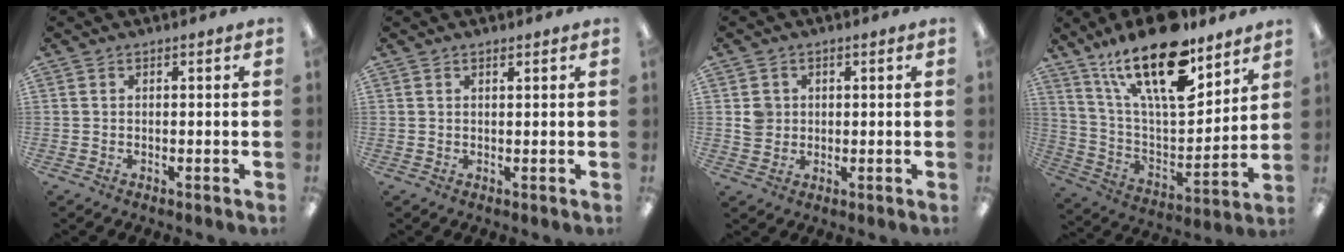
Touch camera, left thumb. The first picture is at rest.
{"total": 0.8, "force": [0.7, 0.1, 0.3], "torque": [-0.007, 0.000, 0.013]}
{"total": 3.8, "force": [0.6, 3.6, 0.9], "torque": [-0.009, 0.001, 0.008]}
{"total": 23.7, "force": [15.4, 9.2, 15.5], "torque": [-0.273, -0.092, 0.263]}